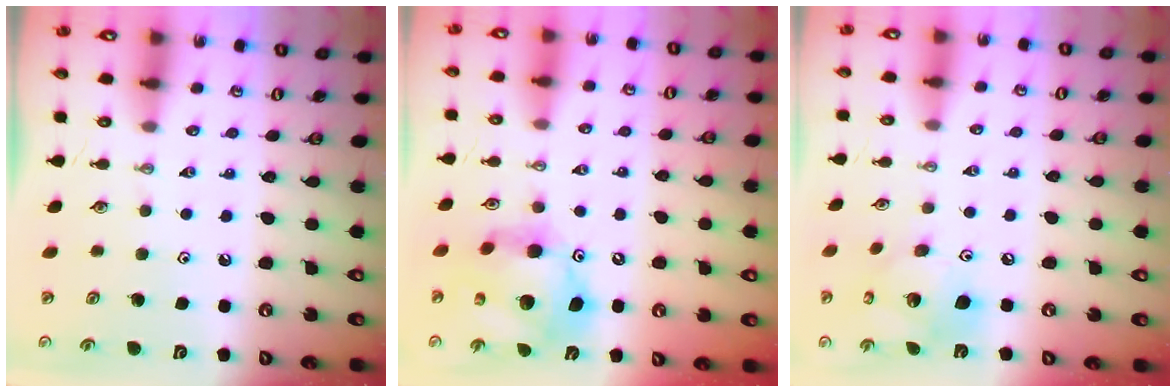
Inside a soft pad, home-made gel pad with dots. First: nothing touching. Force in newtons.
{"total": 14.5, "press": 14.4, "slide": 1.3}
{"total": 16.1, "press": 15.8, "slide": 3.1}